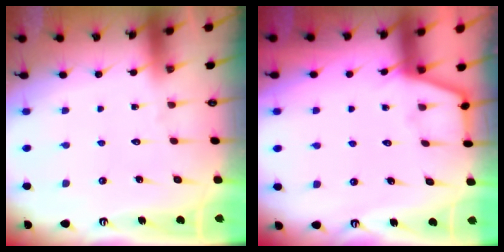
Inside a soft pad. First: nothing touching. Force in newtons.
{"total": 3.3, "press": 3.2, "slide": 0.5}